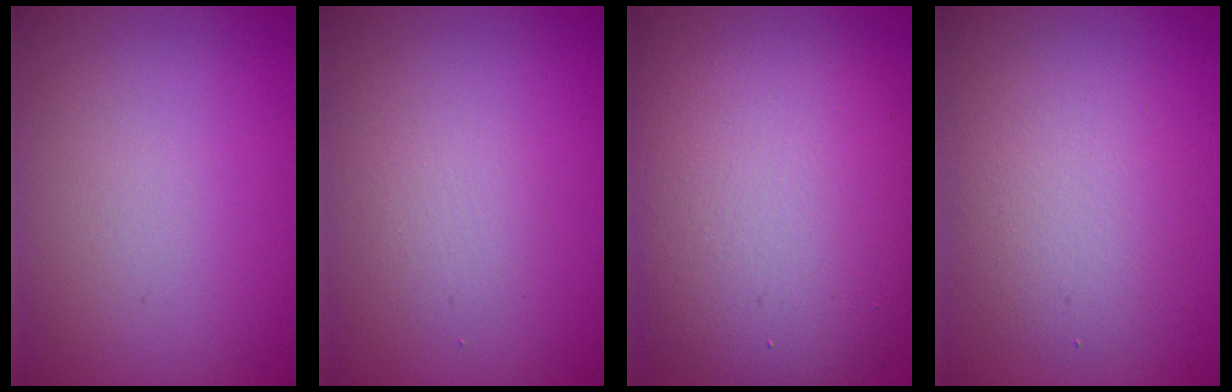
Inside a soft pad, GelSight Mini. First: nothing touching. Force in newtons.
{"total": 1.4, "press": 1.4, "slide": 0.1}
{"total": 11.7, "press": 11.7, "slide": 0.4}
{"total": 3.4, "press": 3.4, "slide": 0.1}